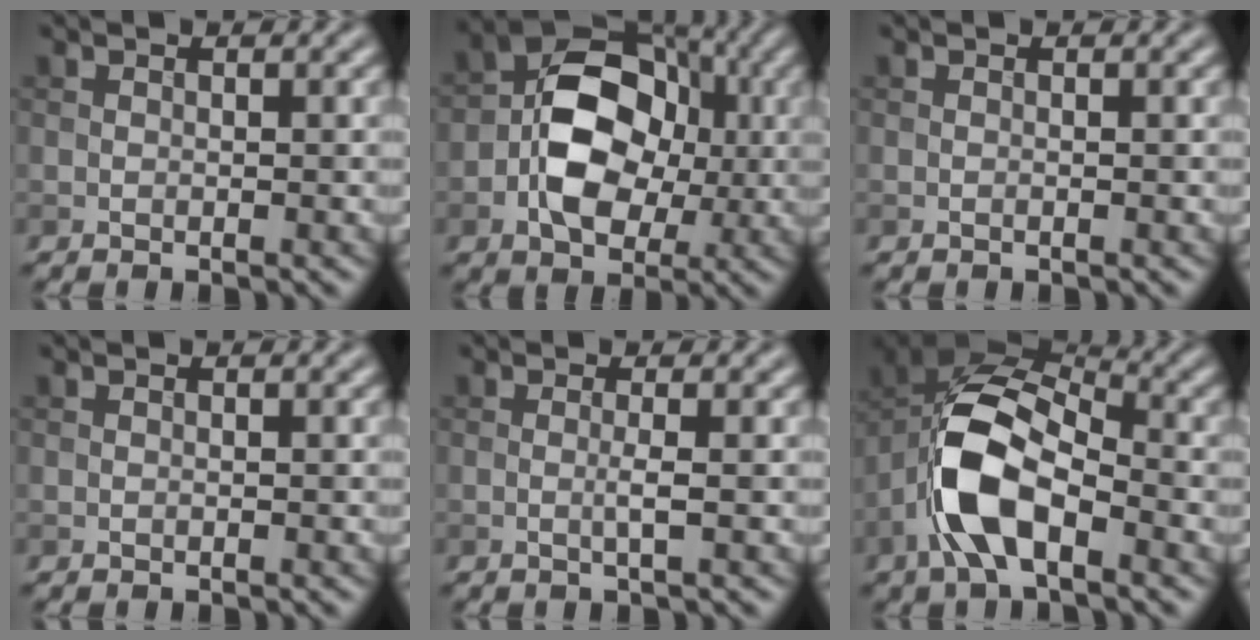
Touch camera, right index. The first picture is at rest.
{"total": 9.1, "force": [-1.1, 6.2, 6.6], "torque": [-0.101, 0.013, -0.027]}
{"total": 0.0}
{"total": 0.0}
{"total": 1.3, "force": [-0.1, 0.1, 1.3], "torque": [-0.025, 0.000, -0.007]}
{"total": 9.3, "force": [-3.3, 4.8, 7.3], "torque": [-0.147, 0.013, -0.070]}